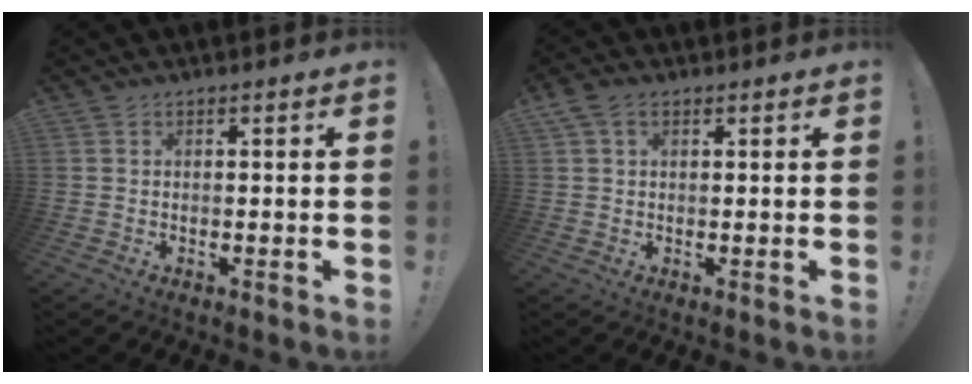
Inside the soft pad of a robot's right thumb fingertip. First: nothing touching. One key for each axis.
{"total": 3.7, "fx": 1.7, "fy": 2.3, "fz": 2.4, "tx": -0.048, "ty": 0.002, "tz": 0.035}